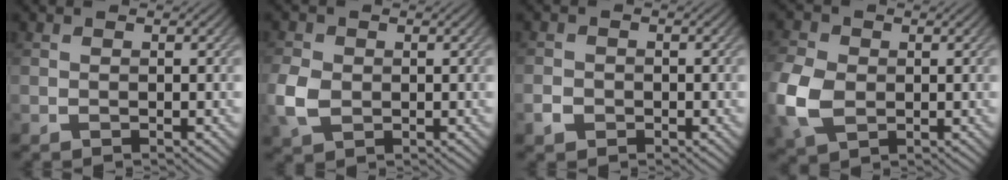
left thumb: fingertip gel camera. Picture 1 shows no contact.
{"total": 4.8, "force": [-0.5, 3.7, 3.0], "torque": [-0.085, -0.003, -0.014]}
{"total": 1.9, "force": [-0.9, 1.5, 0.7], "torque": [-0.013, -0.002, -0.022]}
{"total": 8.2, "force": [-0.9, 6.0, 5.4], "torque": [-0.166, -0.010, -0.025]}